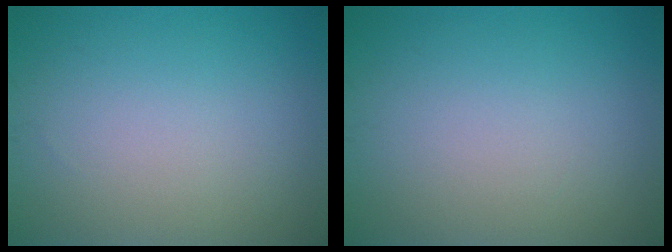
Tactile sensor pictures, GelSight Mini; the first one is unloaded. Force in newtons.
{"total": 0.0}